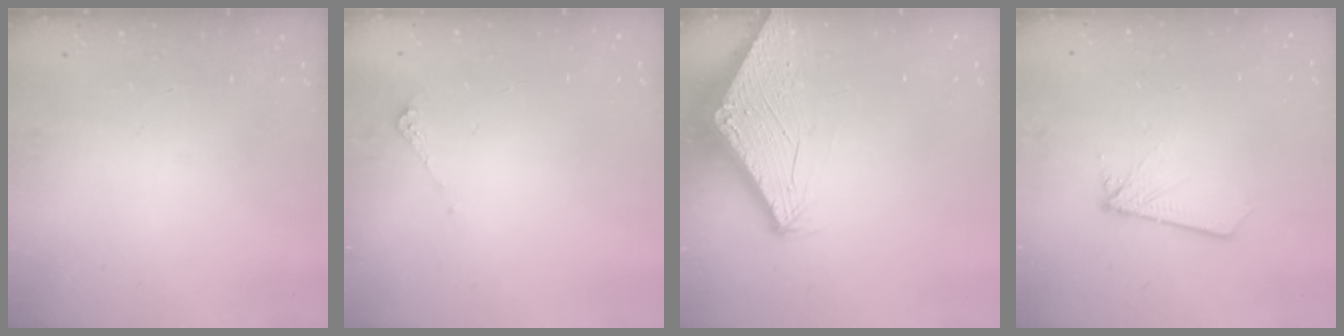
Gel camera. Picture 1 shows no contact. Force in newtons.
{"total": 4.3, "press": 4.2, "slide": 0.5}
{"total": 2.8, "press": 2.8, "slide": 0.1}
{"total": 1.9, "press": 1.9, "slide": 0.1}